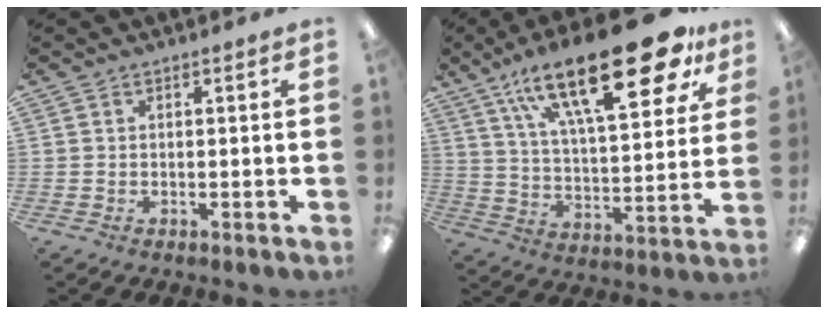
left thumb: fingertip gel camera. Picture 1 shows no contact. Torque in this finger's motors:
{"motor_torque": [0.91, 0.72, 1.78, -0.99, 0.55]}